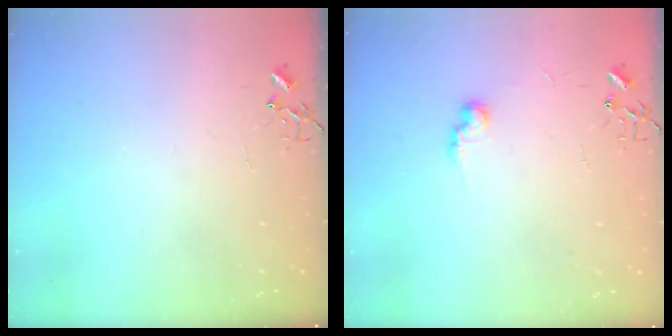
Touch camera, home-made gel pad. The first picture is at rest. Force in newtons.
{"total": 8.0, "press": 8.0, "slide": 0.7}